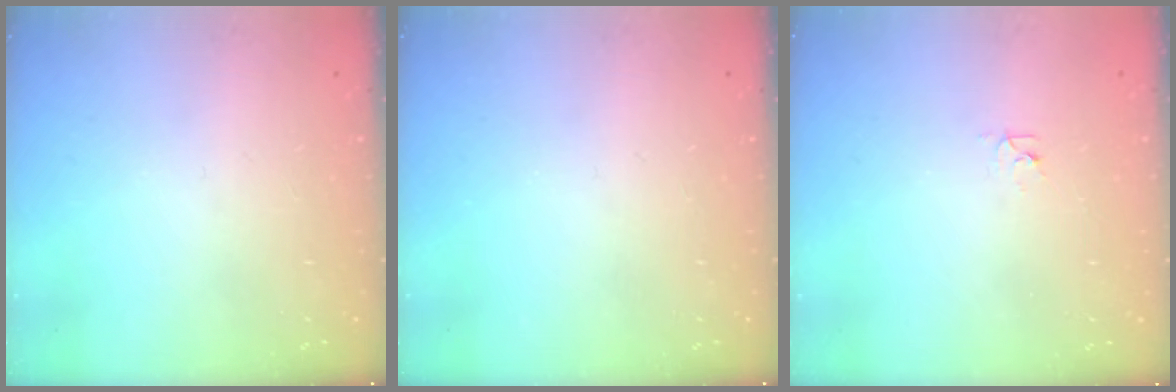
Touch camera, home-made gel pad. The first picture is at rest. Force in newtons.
{"total": 0.0}
{"total": 2.3, "press": 2.3, "slide": 0.2}